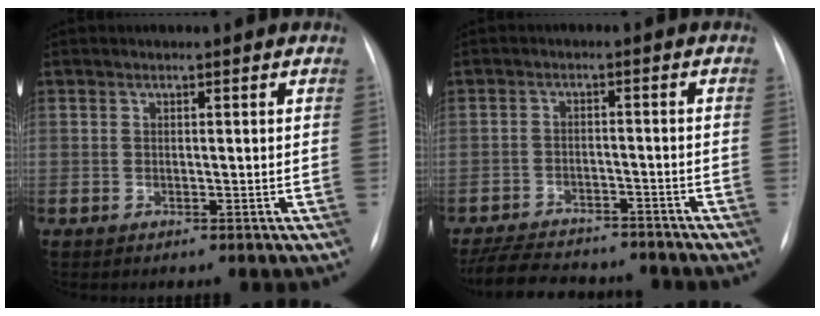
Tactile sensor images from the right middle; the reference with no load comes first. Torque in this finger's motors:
{"motor_torque": [0.65, -0.74, 0.17, 0.03]}